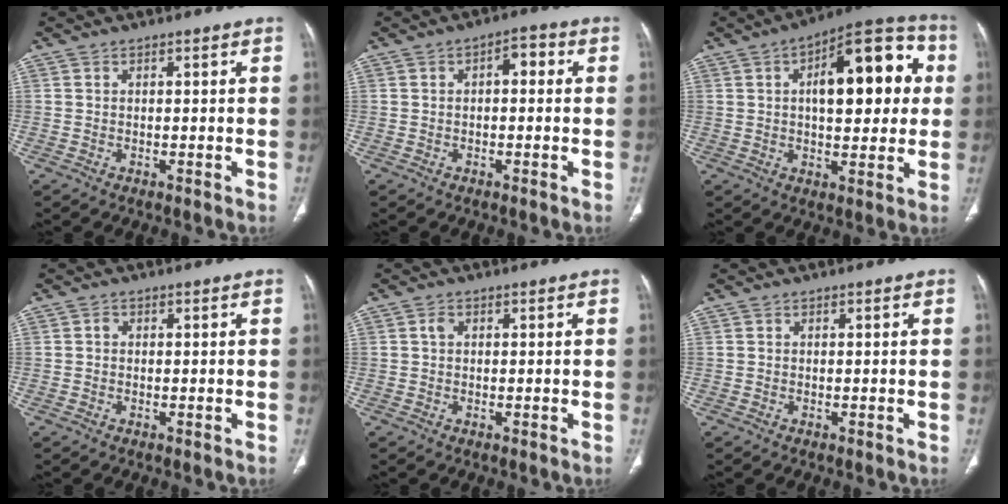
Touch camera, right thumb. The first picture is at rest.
{"total": 3.4, "force": [0.4, 1.8, 2.9], "torque": [-0.033, 0.013, -0.002]}
{"total": 18.8, "force": [3.7, 8.6, 16.3], "torque": [-0.184, 0.024, 0.046]}
{"total": 0.6, "force": [0.0, 0.5, 0.3], "torque": [-0.004, 0.002, -0.003]}
{"total": 1.1, "force": [0.2, 0.8, 0.7], "torque": [-0.014, 0.004, 0.004]}
{"total": 0.0}